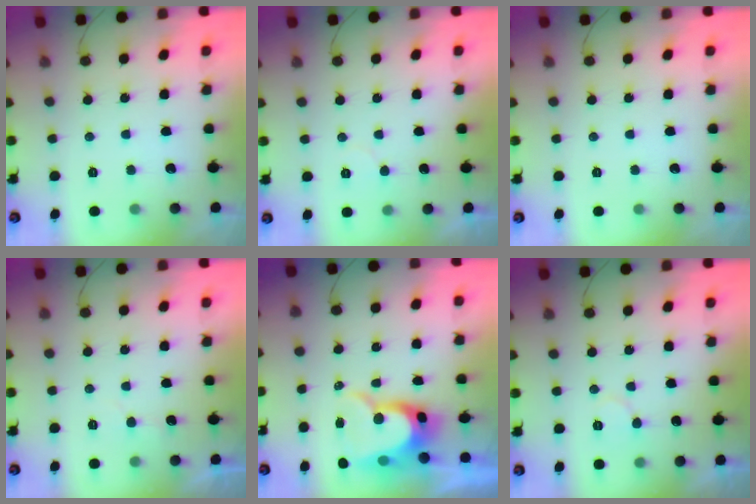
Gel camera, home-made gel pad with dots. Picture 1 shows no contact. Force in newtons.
{"total": 3.0, "press": 3.0, "slide": 0.2}
{"total": 0.0}
{"total": 5.2, "press": 5.2, "slide": 0.5}
{"total": 11.1, "press": 11.1, "slide": 0.8}
{"total": 4.8, "press": 4.8, "slide": 0.4}